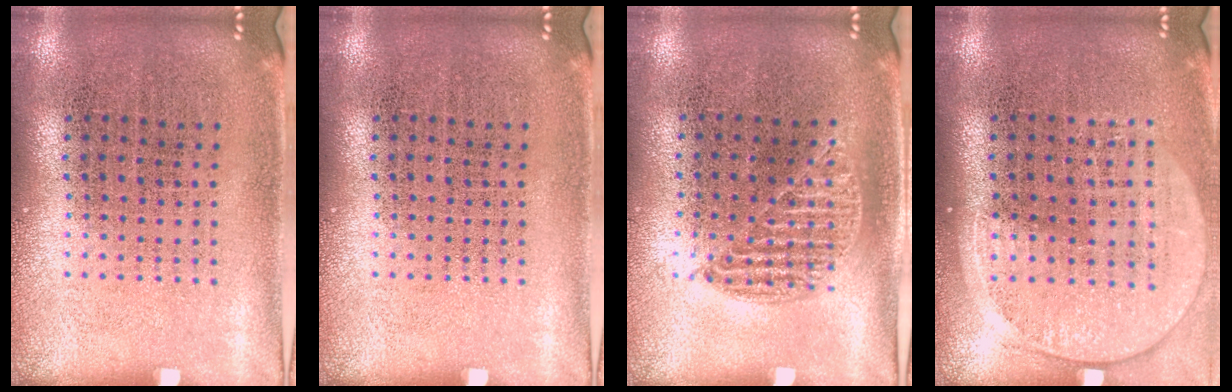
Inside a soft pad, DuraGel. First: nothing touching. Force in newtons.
{"total": 0.0}
{"total": 1.0, "press": 0.8, "slide": 0.5}
{"total": 1.5, "press": 1.4, "slide": 0.6}